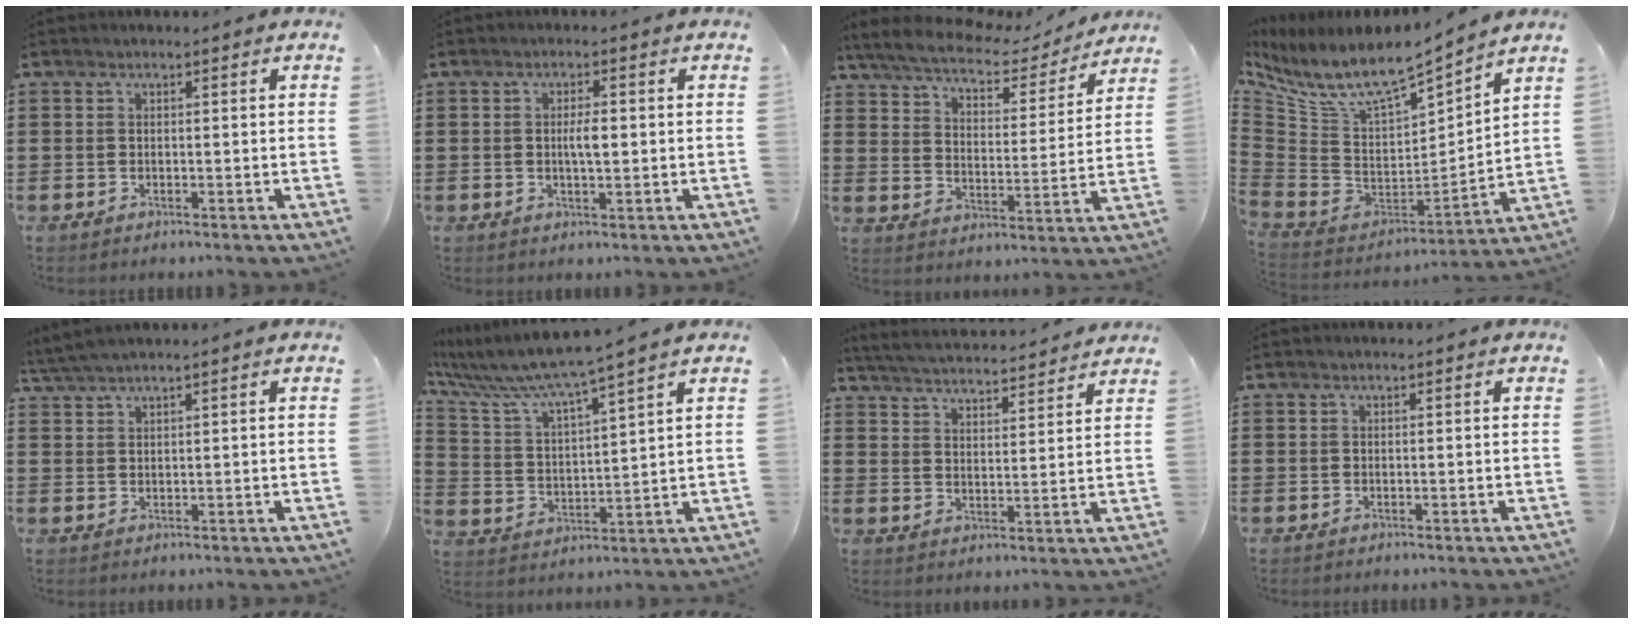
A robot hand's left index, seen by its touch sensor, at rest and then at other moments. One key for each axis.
{"total": 3.1, "fx": 0.2, "fy": 0.9, "fz": 3.0, "tx": -0.057, "ty": 0.000, "tz": 0.001}
{"total": 5.8, "fx": 5.3, "fy": 1.2, "fz": 2.1, "tx": -0.066, "ty": -0.028, "tz": 0.087}
{"total": 8.2, "fx": 6.5, "fy": 2.1, "fz": 4.6, "tx": -0.119, "ty": -0.060, "tz": 0.110}
{"total": 2.2, "fx": 1.8, "fy": -0.3, "fz": 1.1, "tx": -0.024, "ty": 0.002, "tz": 0.036}
{"total": 6.4, "fx": 5.5, "fy": -0.4, "fz": 3.1, "tx": -0.089, "ty": -0.039, "tz": 0.087}
{"total": 4.3, "fx": 4.2, "fy": -0.2, "fz": 0.4, "tx": -0.028, "ty": -0.030, "tz": 0.070}
{"total": 0.0}